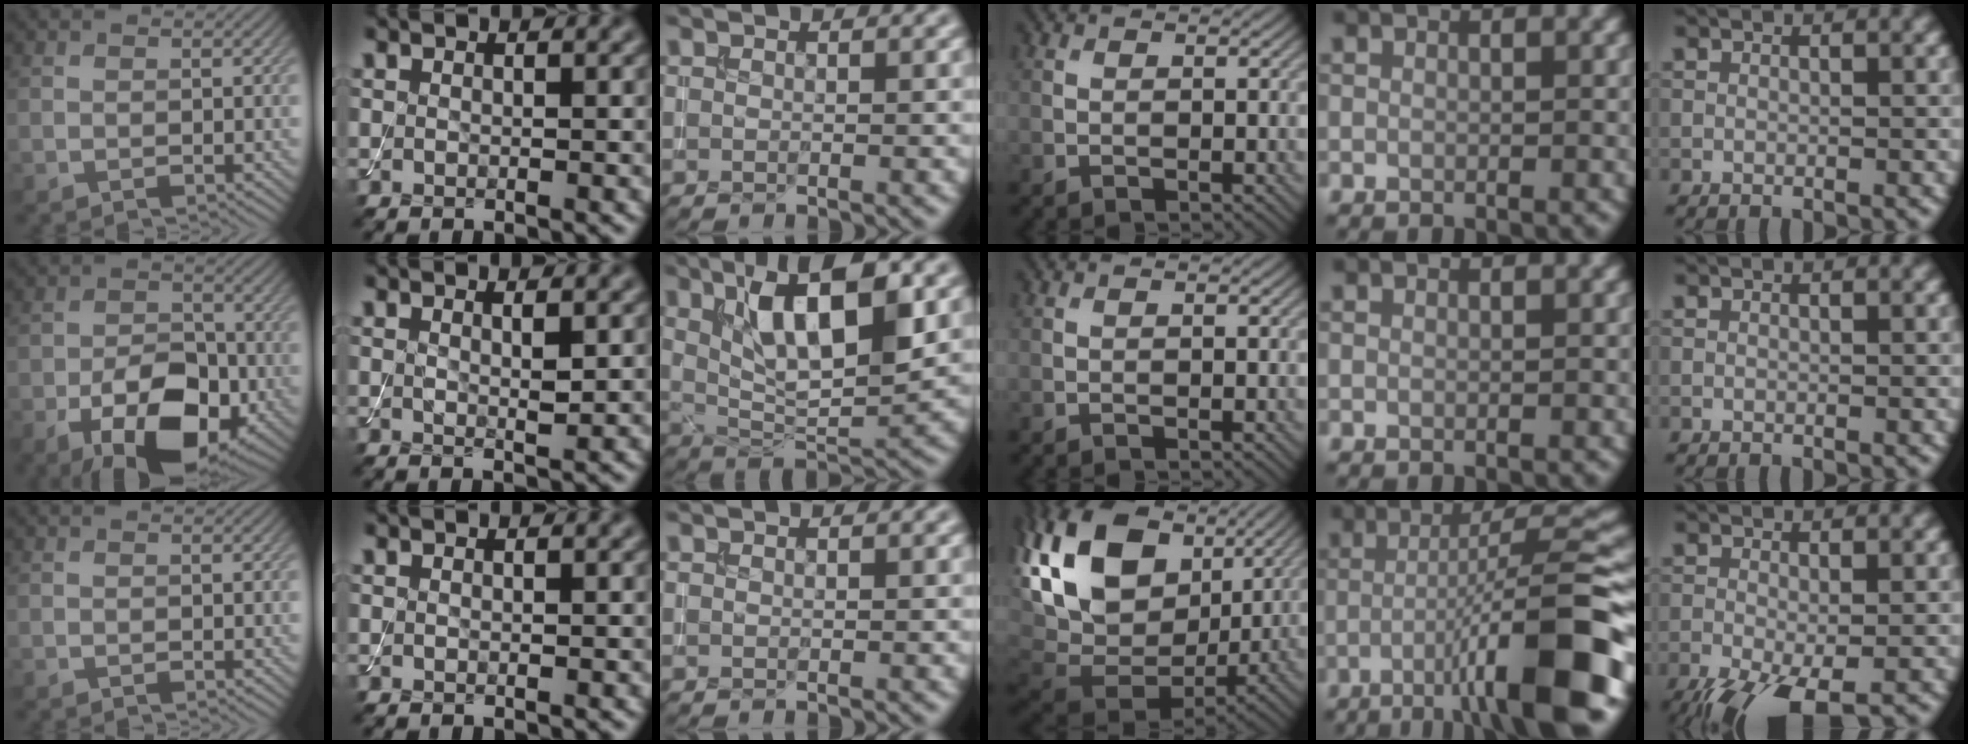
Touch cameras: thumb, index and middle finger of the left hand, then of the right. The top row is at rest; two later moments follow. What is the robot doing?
{"motion": "assemble", "object": "toy tower of hanoi"}